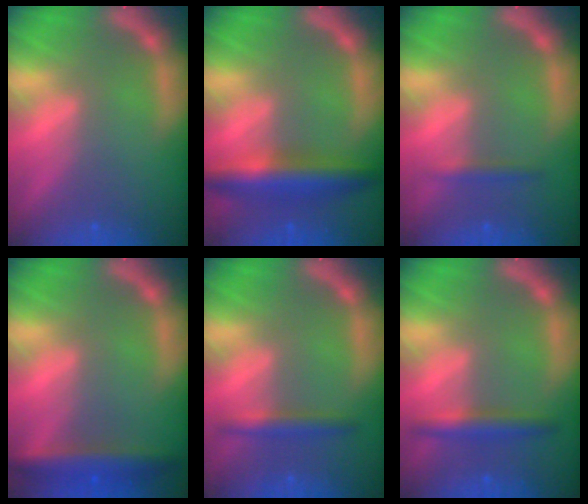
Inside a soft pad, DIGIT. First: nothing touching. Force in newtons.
{"total": 6.0}
{"total": 1.4}
{"total": 4.5}
{"total": 2.4}
{"total": 3.0}